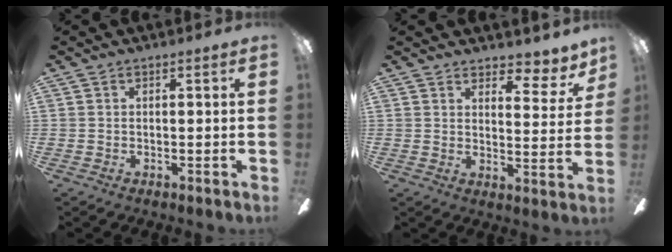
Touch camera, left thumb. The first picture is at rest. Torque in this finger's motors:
{"motor_torque": [0.06, 0.02, -0.68, -0.05, 0.03]}